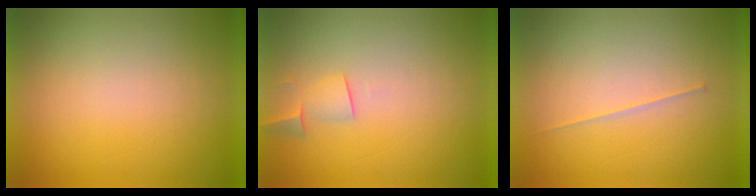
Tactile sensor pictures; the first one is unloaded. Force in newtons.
{"total": 2.2}
{"total": 1.3}